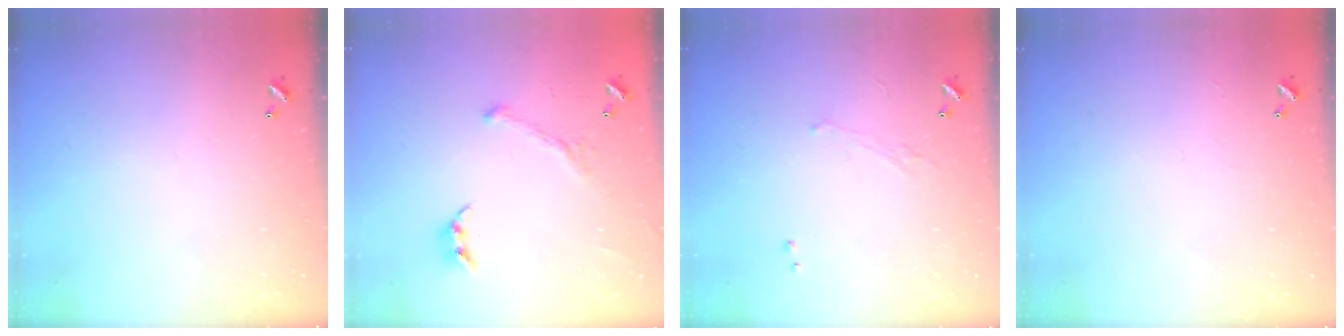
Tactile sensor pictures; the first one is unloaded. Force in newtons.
{"total": 2.0, "press": 2.0, "slide": 0.4}
{"total": 0.7, "press": 0.0, "slide": 0.7}
{"total": 1.0, "press": 0.9, "slide": 0.5}